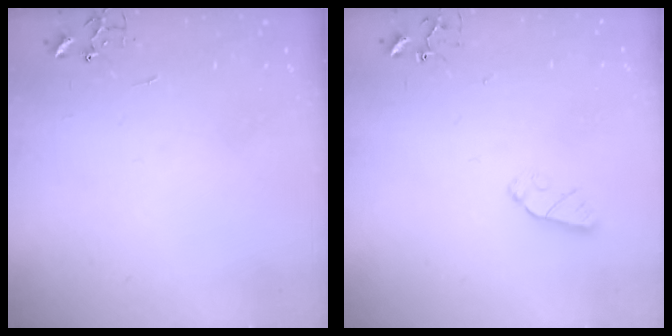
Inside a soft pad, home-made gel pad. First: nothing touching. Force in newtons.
{"total": 5.2, "press": 5.2, "slide": 0.7}